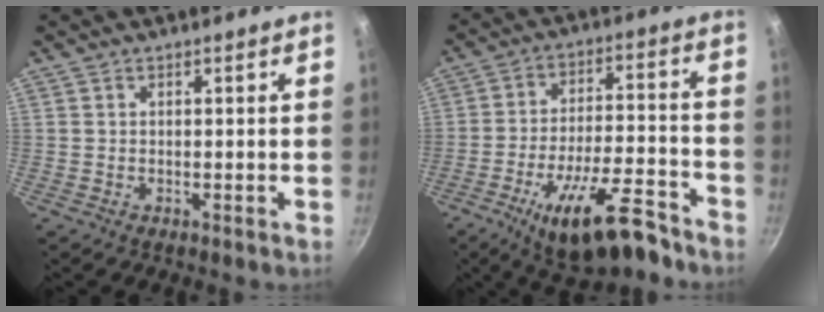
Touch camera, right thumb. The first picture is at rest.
{"total": 17.0, "force": [-10.7, 5.6, 12.0], "torque": [-0.176, 0.059, -0.164]}